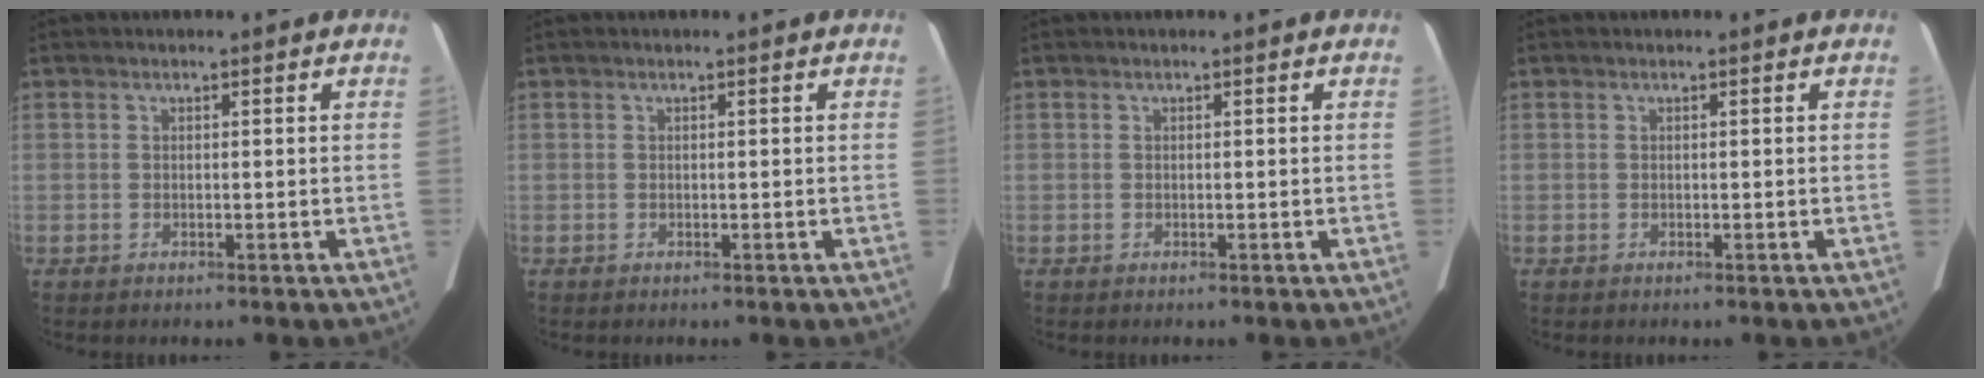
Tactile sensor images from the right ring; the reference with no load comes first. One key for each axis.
{"total": 0.0}
{"total": 0.0}
{"total": 0.0}